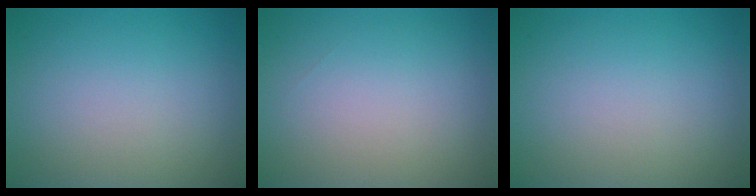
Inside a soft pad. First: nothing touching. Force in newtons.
{"total": 0.0}
{"total": 0.0}